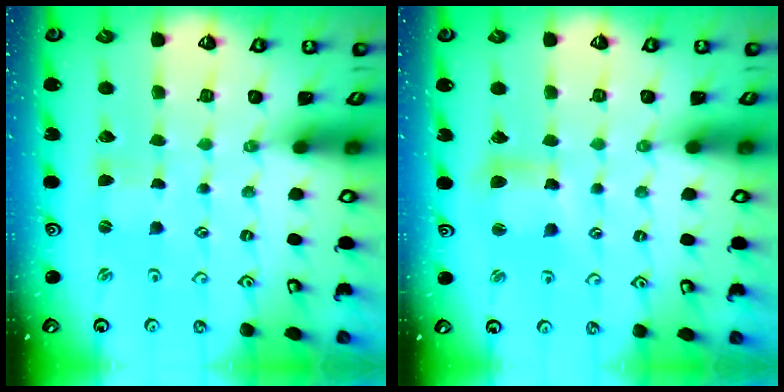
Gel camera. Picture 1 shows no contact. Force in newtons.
{"total": 6.1, "press": 6.1, "slide": 0.7}